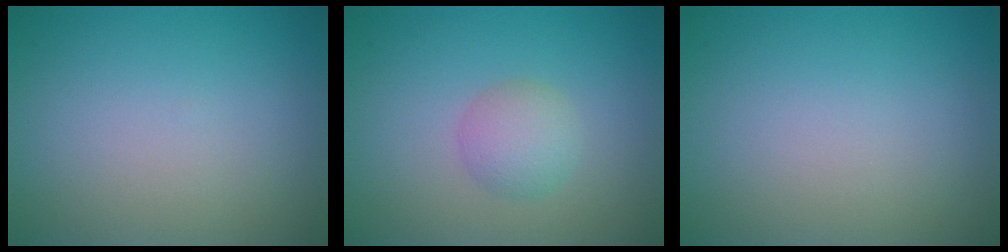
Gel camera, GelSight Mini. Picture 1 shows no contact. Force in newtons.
{"total": 2.4, "press": 2.4, "slide": 0.1}
{"total": 0.0}